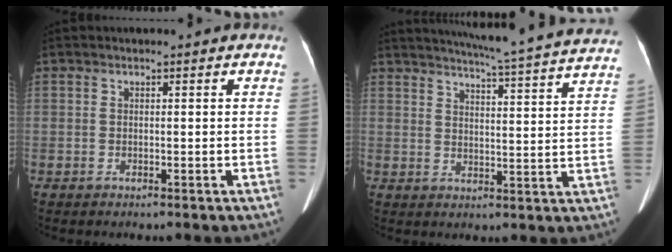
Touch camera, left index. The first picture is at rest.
{"total": 23.2, "force": [21.5, -0.3, 8.6], "torque": [-0.133, -0.050, 0.258]}